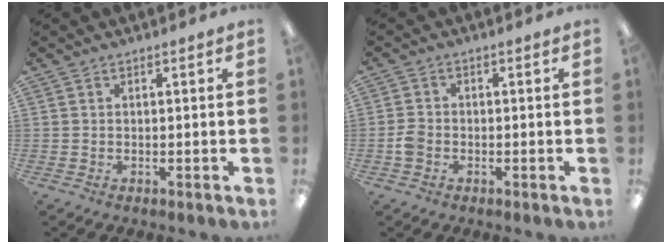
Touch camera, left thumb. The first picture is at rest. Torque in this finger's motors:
{"motor_torque": [-0.08, 0.09, 0.05, -0.03, 0.01]}